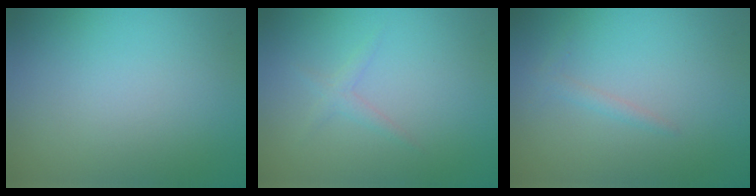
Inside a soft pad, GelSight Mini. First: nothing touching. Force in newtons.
{"total": 1.1, "press": 1.1, "slide": 0.0}
{"total": 1.0, "press": 1.0, "slide": 0.1}